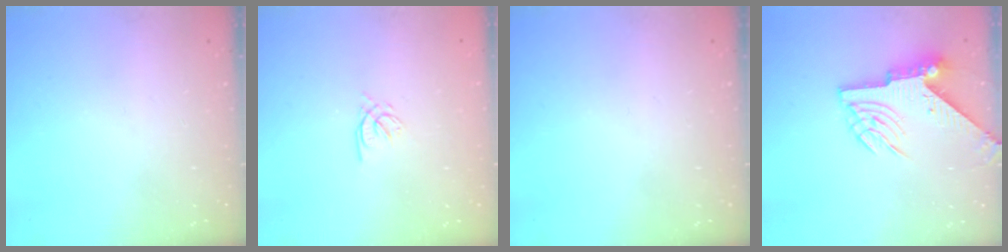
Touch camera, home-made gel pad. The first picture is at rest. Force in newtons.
{"total": 2.4, "press": 2.4, "slide": 0.3}
{"total": 0.0}
{"total": 7.8, "press": 7.7, "slide": 1.3}